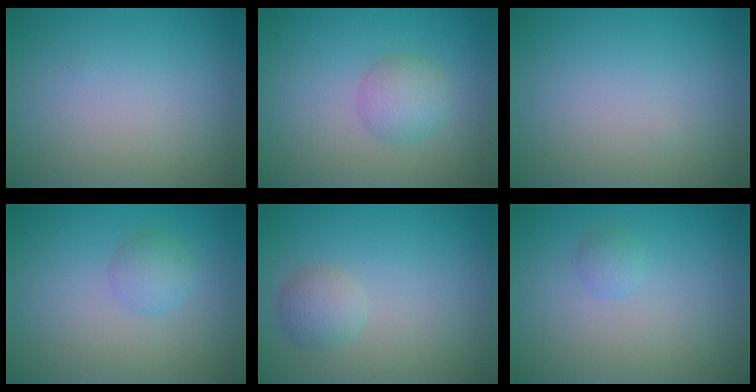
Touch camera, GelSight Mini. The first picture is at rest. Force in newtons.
{"total": 2.5, "press": 2.4, "slide": 0.2}
{"total": 0.0}
{"total": 1.7, "press": 1.7, "slide": 0.1}
{"total": 1.8, "press": 1.8, "slide": 0.0}
{"total": 0.9, "press": 0.9, "slide": 0.0}